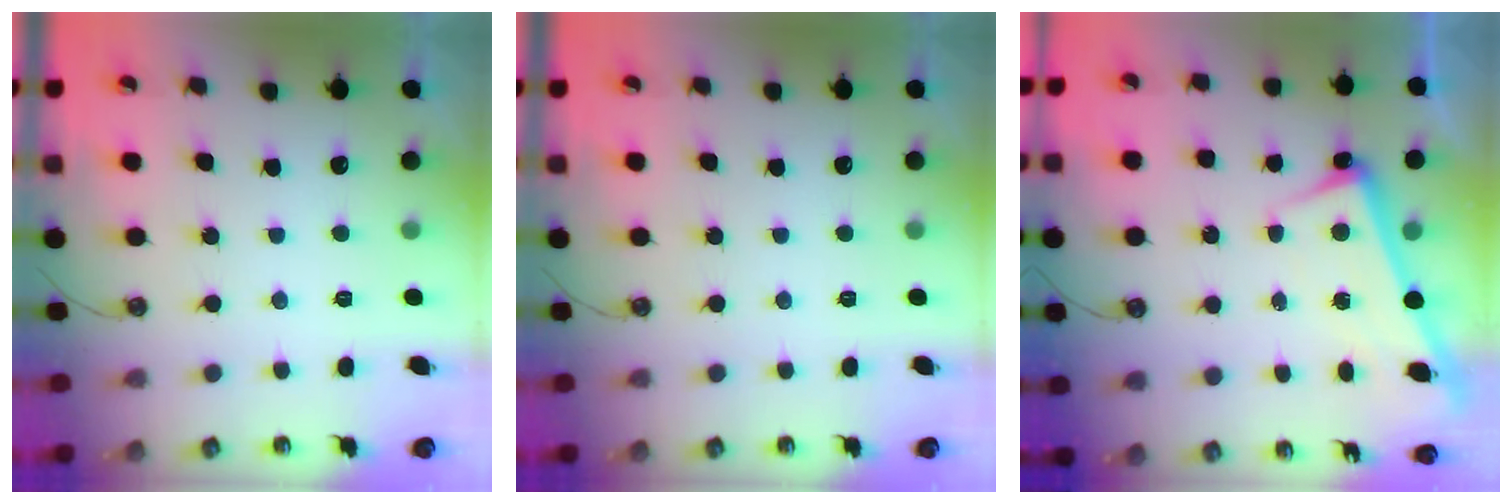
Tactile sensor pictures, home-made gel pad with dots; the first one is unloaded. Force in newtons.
{"total": 0.0}
{"total": 2.3, "press": 2.1, "slide": 0.9}